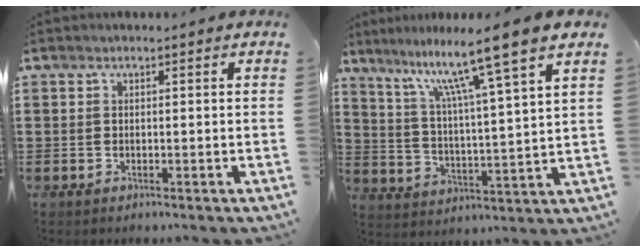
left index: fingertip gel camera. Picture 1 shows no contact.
{"total": 11.6, "force": [8.6, -0.5, 7.7], "torque": [-0.159, -0.046, 0.133]}